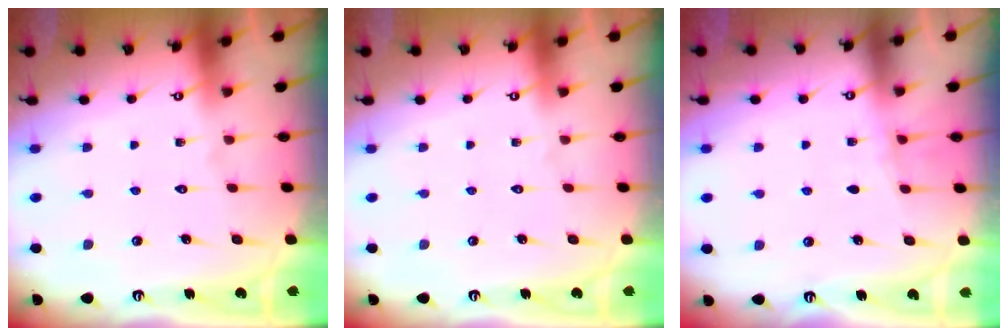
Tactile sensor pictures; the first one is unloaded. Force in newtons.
{"total": 0.0}
{"total": 3.0, "press": 2.9, "slide": 0.4}